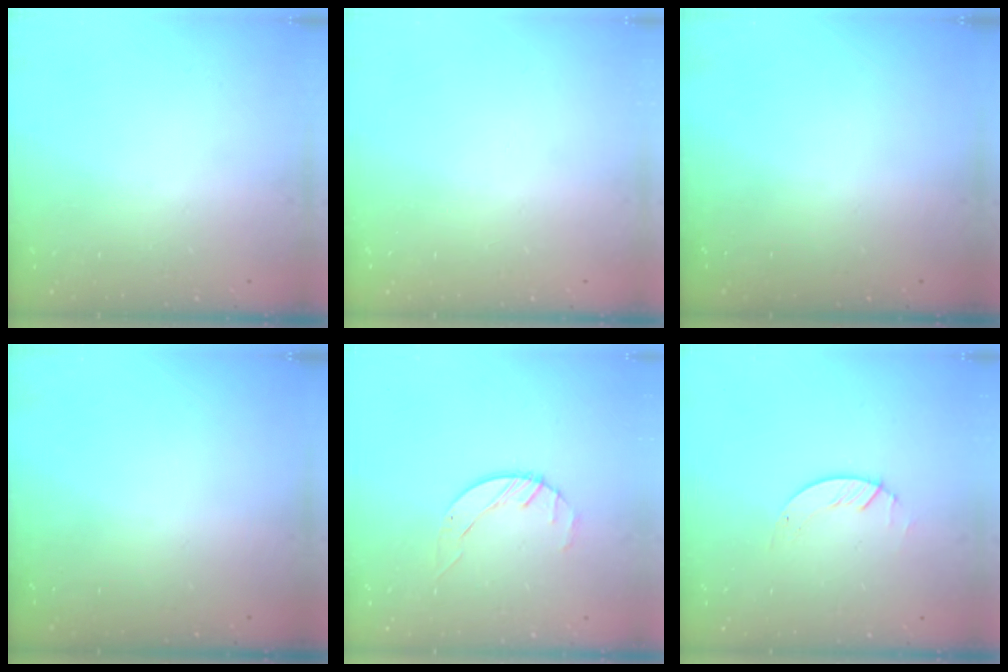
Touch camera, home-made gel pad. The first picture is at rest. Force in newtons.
{"total": 0.0}
{"total": 0.0}
{"total": 0.0}
{"total": 2.1, "press": 2.0, "slide": 0.3}
{"total": 1.4, "press": 1.4, "slide": 0.2}